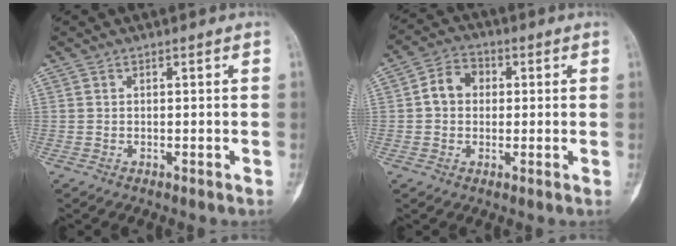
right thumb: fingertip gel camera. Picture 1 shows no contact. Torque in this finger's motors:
{"motor_torque": [0.04, 0.04, 0.26, -0.26, 0.04]}